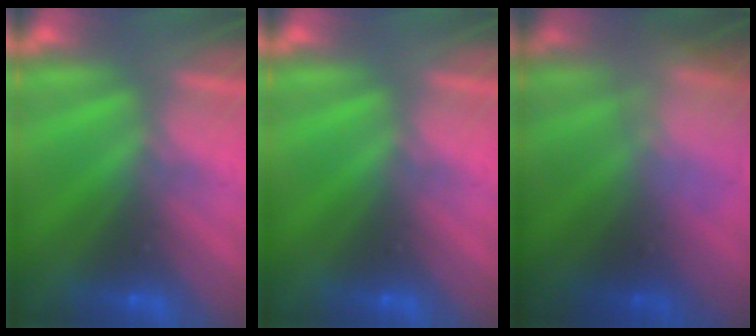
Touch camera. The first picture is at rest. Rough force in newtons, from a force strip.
{"total": 0.0}
{"total": 9.6}